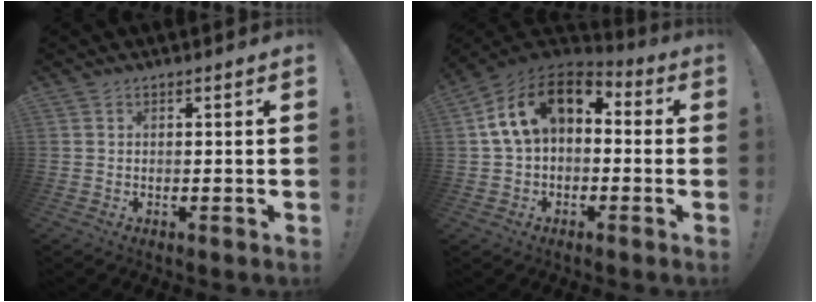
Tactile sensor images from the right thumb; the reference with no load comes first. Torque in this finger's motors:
{"motor_torque": [1.98, 2.90, 1.72, -0.39, 0.13]}